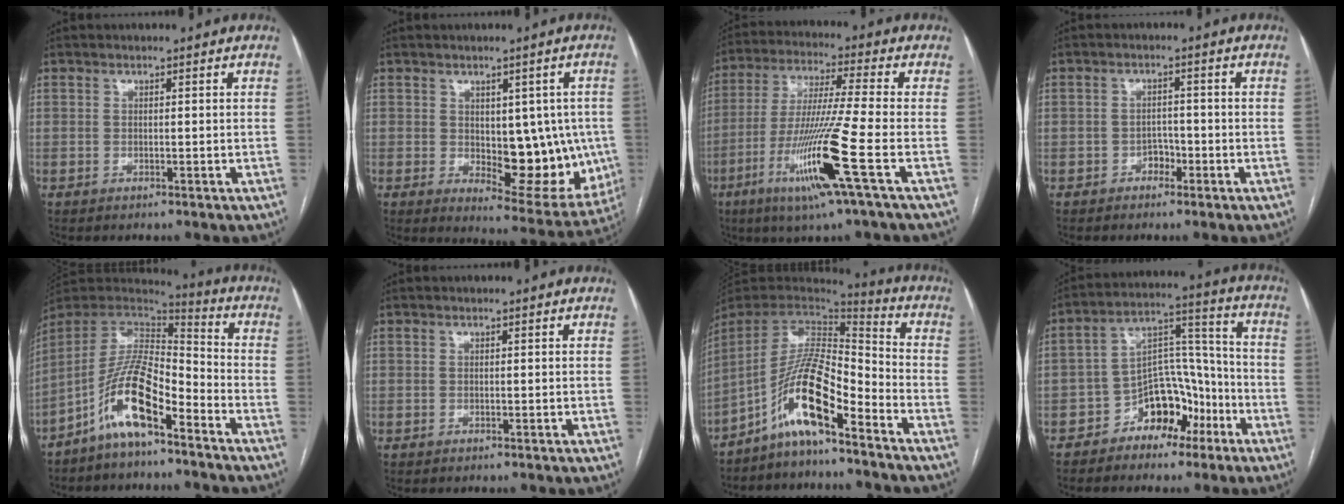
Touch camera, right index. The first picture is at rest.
{"total": 12.9, "force": [-0.5, 6.2, 11.3], "torque": [-0.121, -0.002, 0.012]}
{"total": 14.8, "force": [-5.6, -1.7, 13.6], "torque": [-0.275, -0.027, -0.110]}
{"total": 2.2, "force": [-1.1, 1.7, 0.8], "torque": [-0.003, 0.009, -0.020]}
{"total": 12.1, "force": [-7.2, 3.0, 9.3], "torque": [-0.181, 0.016, -0.134]}
{"total": 0.0}
{"total": 12.5, "force": [-7.7, 1.9, 9.6], "torque": [-0.179, 0.016, -0.141]}
{"total": 10.1, "force": [-5.5, 6.2, 5.7], "torque": [-0.094, 0.037, -0.084]}